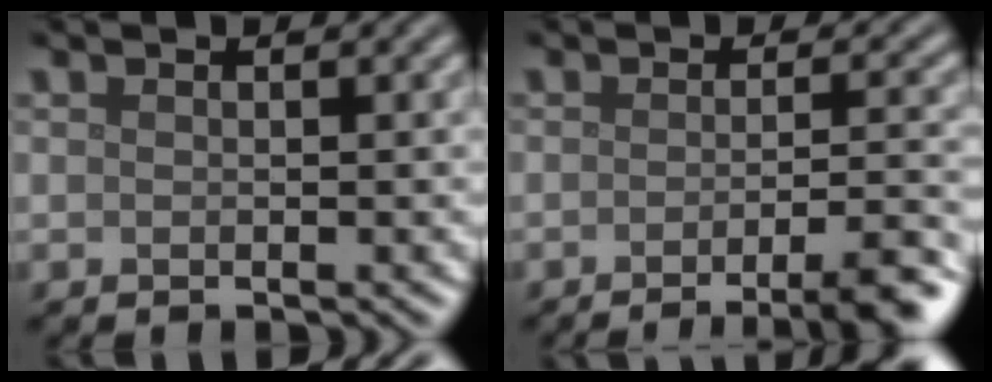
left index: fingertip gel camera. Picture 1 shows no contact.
{"total": 6.1, "force": [-3.3, 1.4, 4.9], "torque": [-0.061, -0.004, -0.047]}